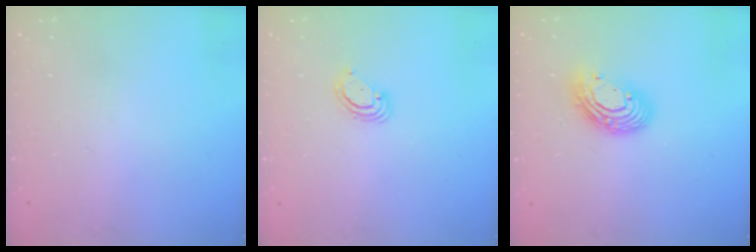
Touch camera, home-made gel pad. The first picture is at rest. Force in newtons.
{"total": 3.0, "press": 3.0, "slide": 0.2}
{"total": 11.8, "press": 11.7, "slide": 0.9}